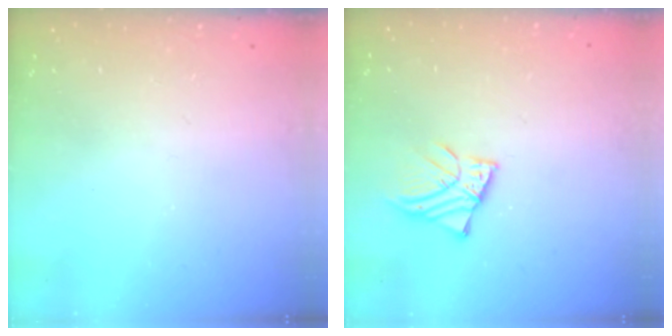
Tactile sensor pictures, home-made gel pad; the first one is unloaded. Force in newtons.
{"total": 3.1, "press": 3.1, "slide": 0.3}